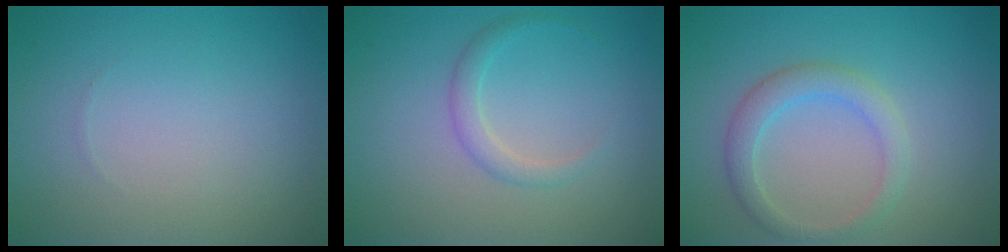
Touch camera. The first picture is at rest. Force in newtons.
{"total": 1.6, "press": 1.5, "slide": 0.2}
{"total": 2.7, "press": 2.7, "slide": 0.0}